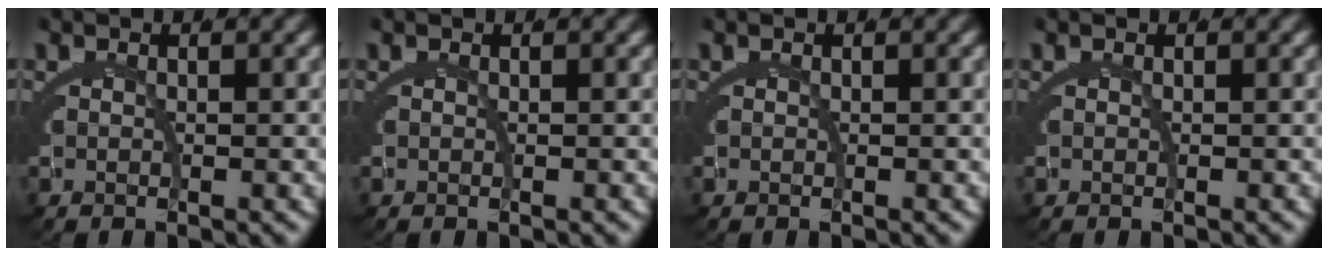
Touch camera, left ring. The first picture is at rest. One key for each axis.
{"total": 0.0}
{"total": 0.0}
{"total": 0.0}